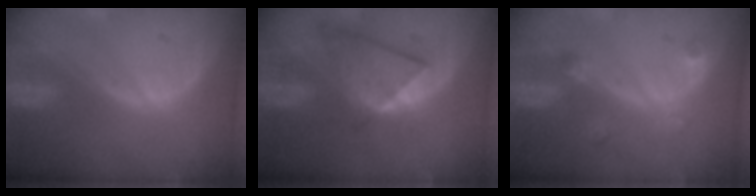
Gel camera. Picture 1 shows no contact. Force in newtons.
{"total": 6.5, "press": 6.5, "slide": 0.7}
{"total": 2.8, "press": 2.7, "slide": 0.7}